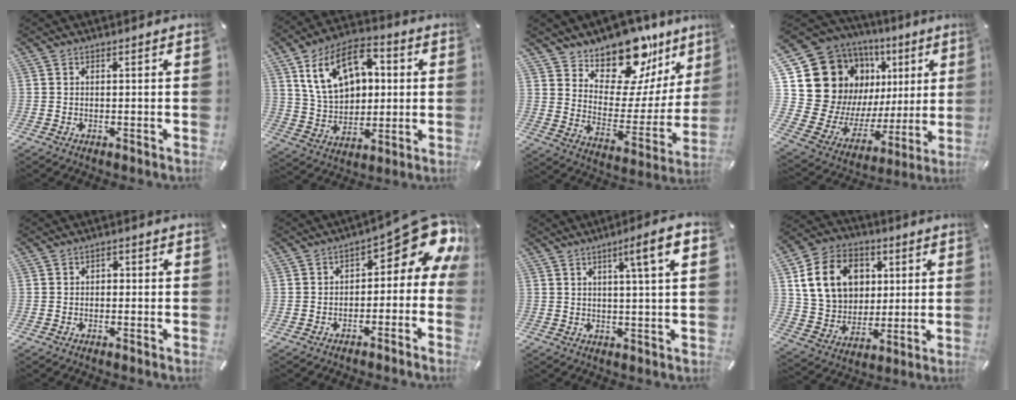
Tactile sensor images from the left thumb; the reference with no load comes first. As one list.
[{"total": 15.8, "force": [5.7, 11.1, 9.6], "torque": [-0.192, -0.002, 0.105]}, {"total": 16.2, "force": [13.7, 7.5, 4.4], "torque": [-0.062, -0.138, 0.236]}, {"total": 21.9, "force": [8.4, 17.2, 10.5], "torque": [-0.180, -0.076, 0.187]}, {"total": 1.2, "force": [-0.5, 0.9, 0.5], "torque": [-0.012, 0.007, -0.014]}, {"total": 10.9, "force": [4.5, 5.4, 8.4], "torque": [-0.104, -0.044, 0.072]}, {"total": 8.1, "force": [3.2, 0.6, 7.5], "torque": [-0.123, -0.004, 0.045]}, {"total": 15.7, "force": [3.6, 13.2, 7.7], "torque": [-0.148, 0.009, 0.075]}]